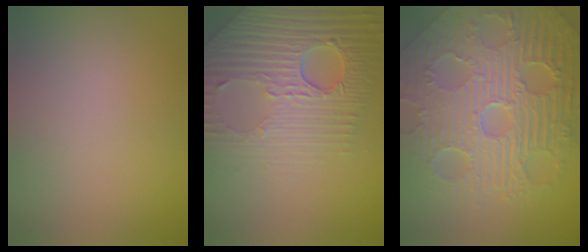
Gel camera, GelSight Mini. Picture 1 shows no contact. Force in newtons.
{"total": 8.9, "press": 6.0, "slide": 6.6}
{"total": 11.9, "press": 7.7, "slide": 9.0}